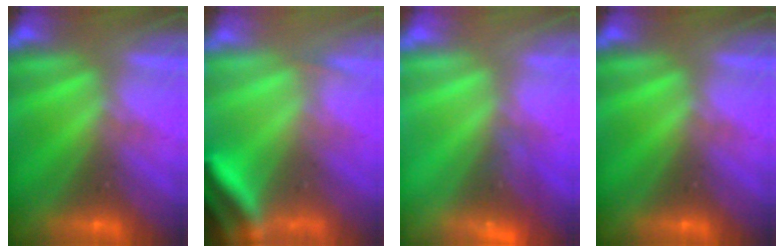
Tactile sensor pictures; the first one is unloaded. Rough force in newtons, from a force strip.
{"total": 3.8}
{"total": 2.6}
{"total": 0.0}